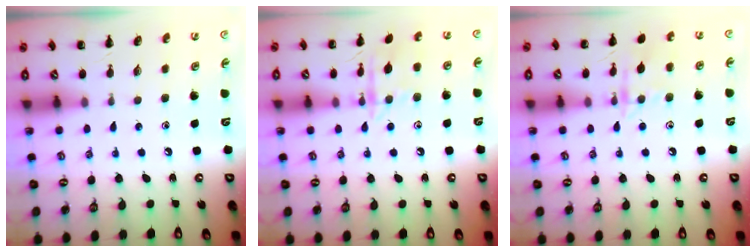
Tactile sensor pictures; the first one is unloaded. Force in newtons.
{"total": 10.0, "press": 10.0, "slide": 0.7}
{"total": 9.1, "press": 9.0, "slide": 0.8}